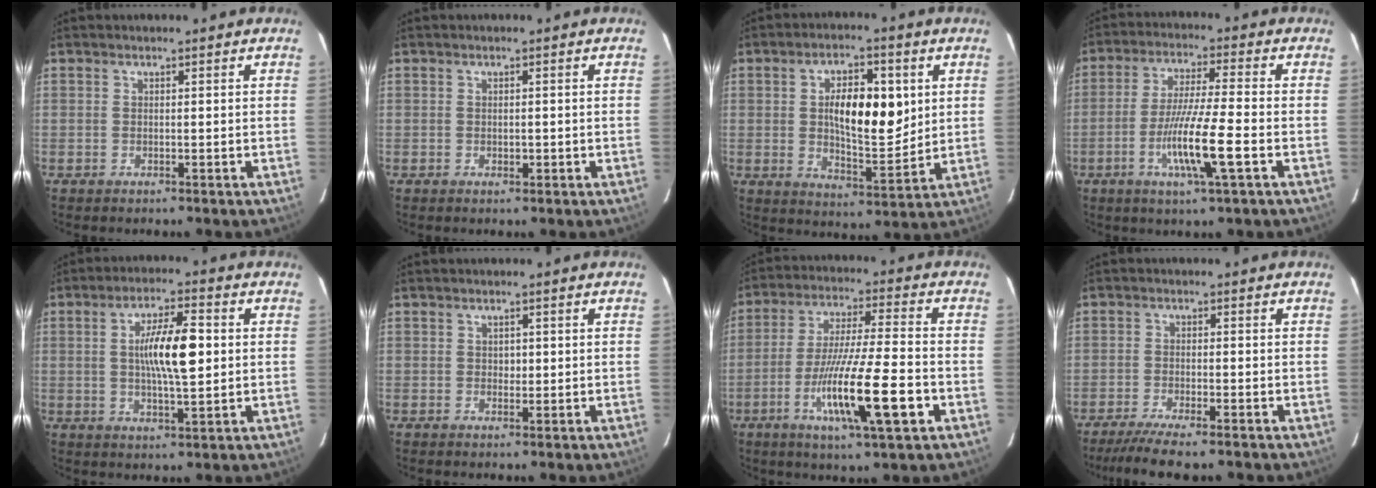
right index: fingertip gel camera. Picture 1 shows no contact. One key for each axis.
{"total": 1.0, "fx": -0.2, "fy": 0.6, "fz": 0.8, "tx": -0.010, "ty": 0.000, "tz": 0.000}
{"total": 11.5, "fx": 2.2, "fy": 4.3, "fz": 10.4, "tx": -0.174, "ty": 0.009, "tz": 0.042}
{"total": 10.5, "fx": -3.4, "fy": -0.2, "fz": 10.0, "tx": -0.189, "ty": -0.013, "tz": -0.066}
{"total": 9.6, "fx": 0.9, "fy": 1.7, "fz": 9.4, "tx": -0.167, "ty": 0.008, "tz": 0.014}
{"total": 1.2, "fx": 0.2, "fy": 0.9, "fz": 0.8, "tx": -0.009, "ty": 0.001, "tz": 0.003}
{"total": 15.3, "fx": -5.4, "fy": 0.8, "fz": 14.3, "tx": -0.260, "ty": -0.019, "tz": -0.092}
{"total": 8.4, "fx": -6.9, "fy": 0.7, "fz": 4.7, "tx": -0.070, "ty": -0.017, "tz": -0.111}